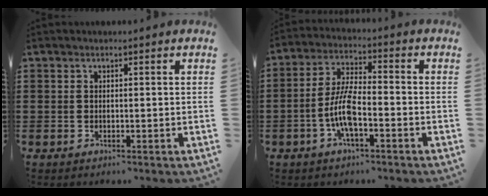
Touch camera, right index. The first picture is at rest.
{"total": 7.4, "force": [-2.6, 2.3, 6.5], "torque": [-0.150, -0.006, -0.055]}